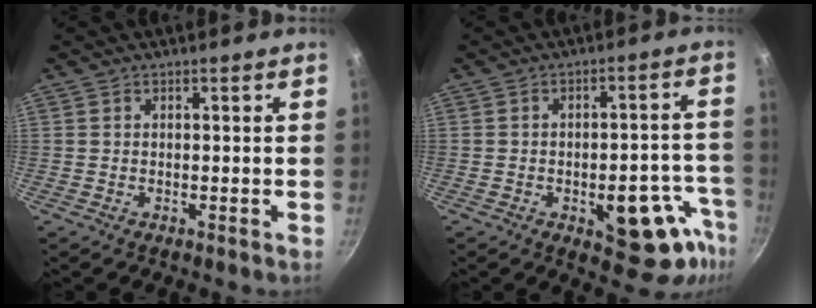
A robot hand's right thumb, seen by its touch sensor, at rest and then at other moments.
{"total": 14.6, "force": [-6.0, 6.9, 11.3], "torque": [-0.070, 0.033, -0.072]}